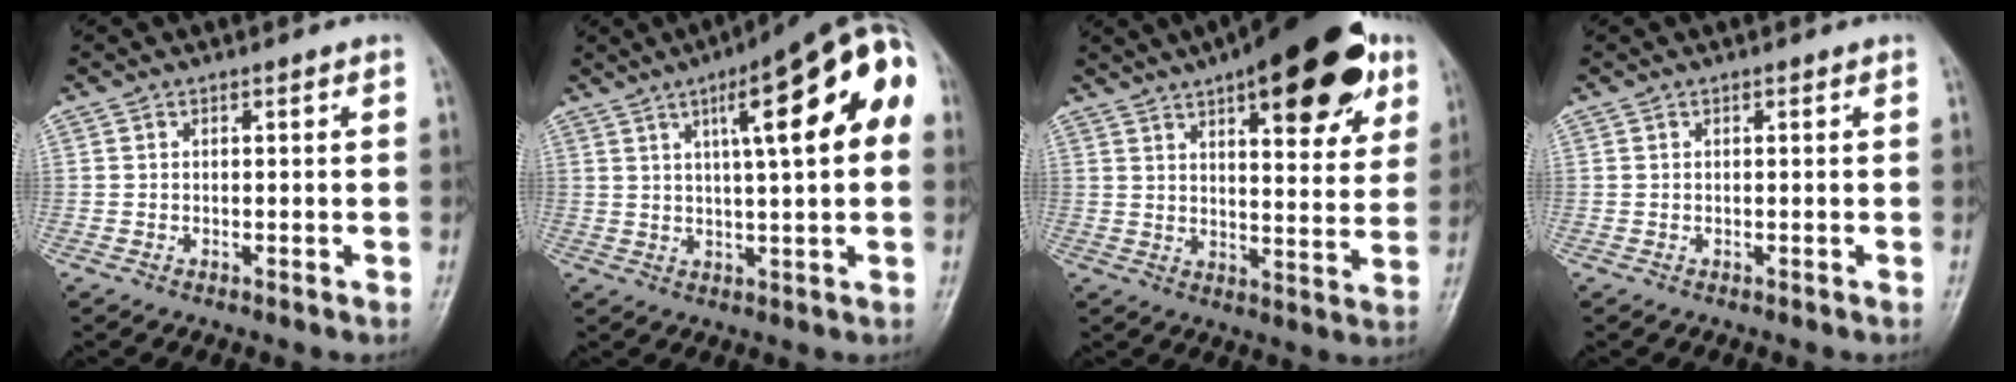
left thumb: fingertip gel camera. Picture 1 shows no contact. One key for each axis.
{"total": 17.9, "fx": 5.1, "fy": 4.2, "fz": 16.6, "tx": -0.207, "ty": 0.018, "tz": 0.062}
{"total": 23.1, "fx": 12.2, "fy": 8.4, "fz": 17.7, "tx": -0.214, "ty": -0.018, "tz": 0.169}
{"total": 0.0}